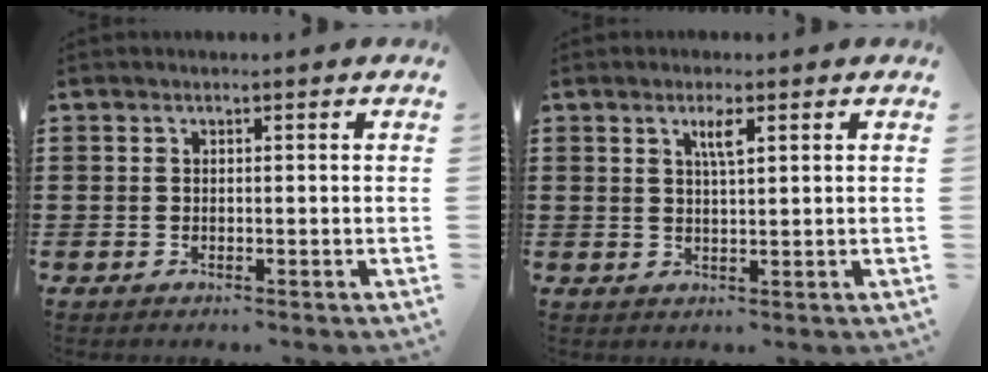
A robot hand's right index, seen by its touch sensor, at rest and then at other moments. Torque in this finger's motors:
{"motor_torque": [0.13, -0.04, 0.03, 0.06]}